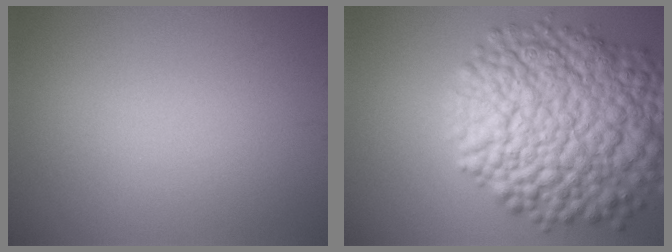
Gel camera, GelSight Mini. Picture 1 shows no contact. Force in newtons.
{"total": 14.4, "press": 14.3, "slide": 0.5}